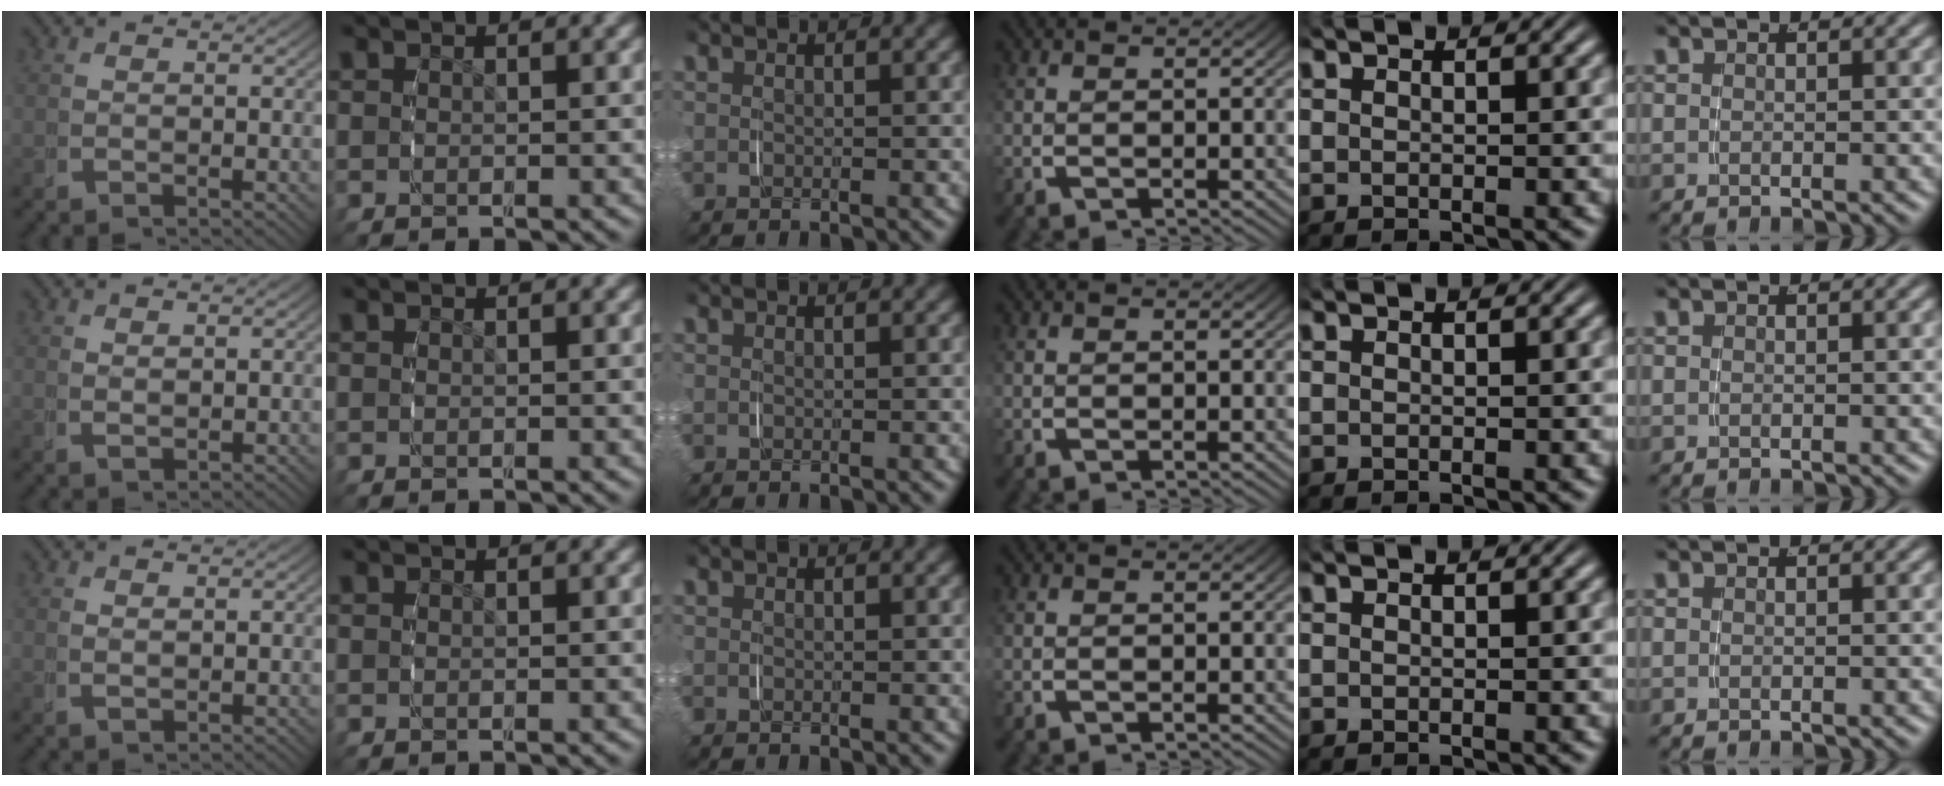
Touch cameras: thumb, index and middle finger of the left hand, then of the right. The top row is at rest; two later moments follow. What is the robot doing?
{"motion": "grasp_and_lifting", "object": "napkin"}